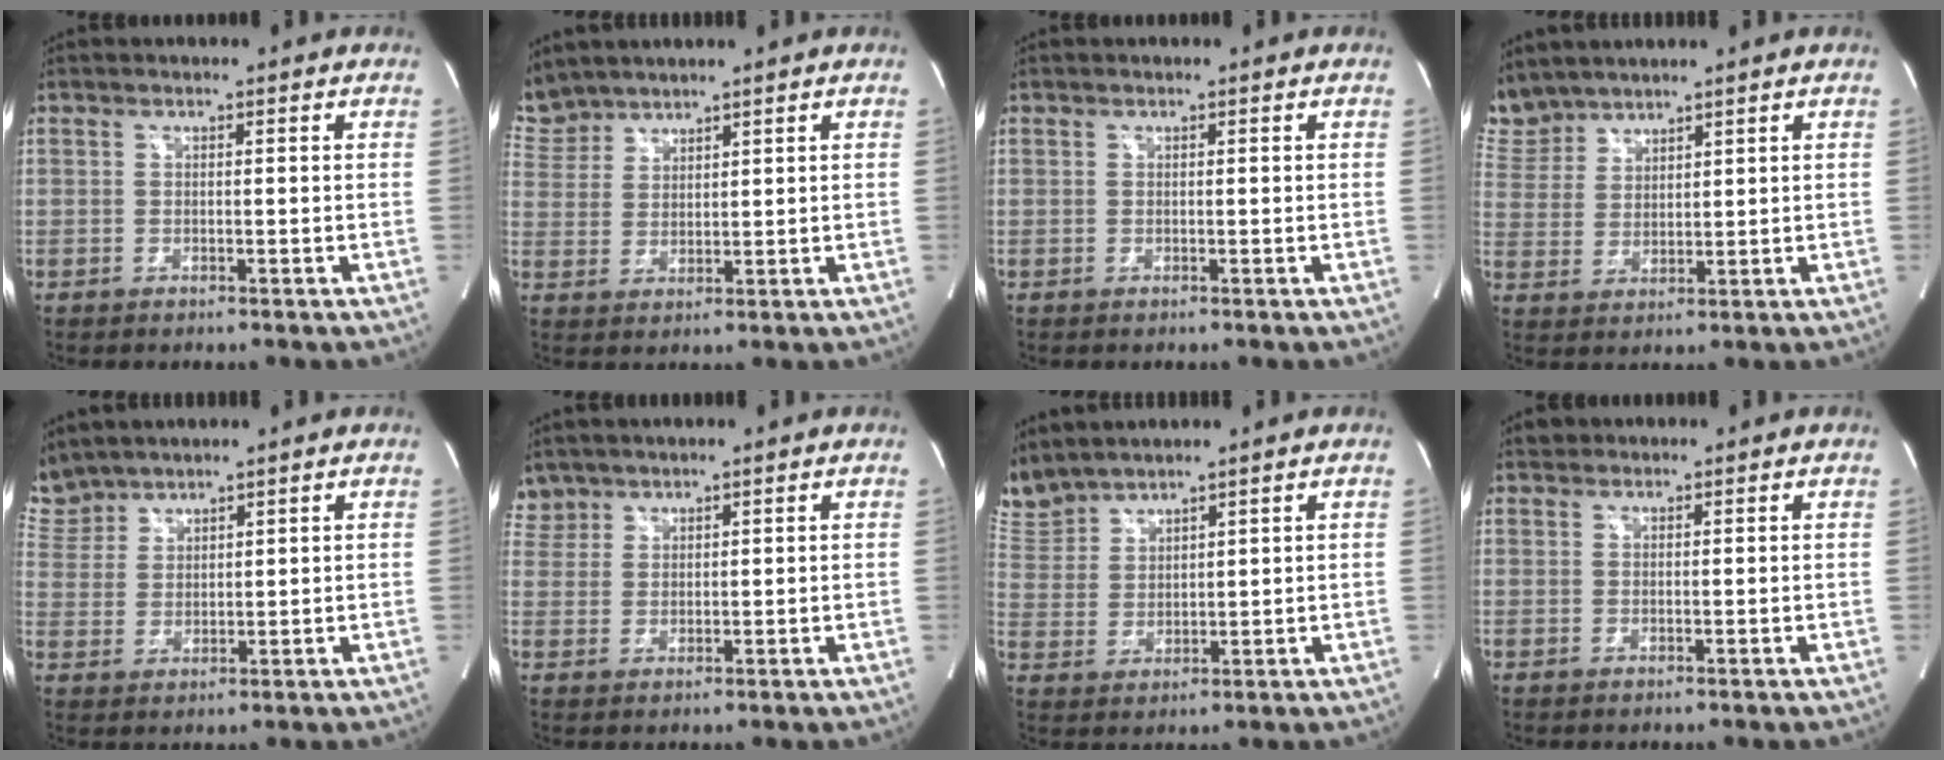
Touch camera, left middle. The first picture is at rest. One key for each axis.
{"total": 6.6, "fx": 6.1, "fy": 2.4, "fz": 0.4, "tx": -0.024, "ty": 0.013, "tz": 0.134}
{"total": 0.0}
{"total": 6.6, "fx": 6.3, "fy": 2.0, "fz": 0.1, "tx": -0.014, "ty": 0.013, "tz": 0.142}
{"total": 6.5, "fx": 6.1, "fy": 2.1, "fz": 0.2, "tx": -0.019, "ty": 0.014, "tz": 0.137}
{"total": 3.3, "fx": 2.8, "fy": 1.7, "fz": -0.5, "tx": 0.014, "ty": 0.009, "tz": 0.056}
{"total": 6.9, "fx": 6.8, "fy": 1.0, "fz": 0.6, "tx": -0.036, "ty": 0.017, "tz": 0.153}
{"total": 0.9, "fx": 0.7, "fy": 0.5, "fz": -0.1, "tx": 0.000, "ty": 0.006, "tz": 0.009}